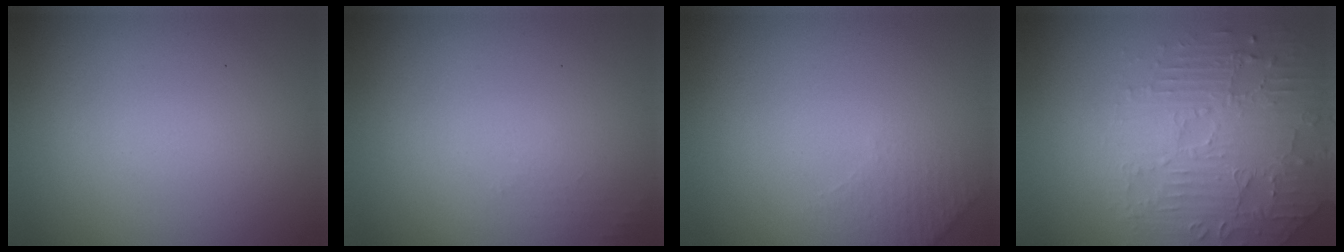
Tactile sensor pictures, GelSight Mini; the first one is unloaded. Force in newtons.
{"total": 0.7, "press": 0.6, "slide": 0.1}
{"total": 1.6, "press": 1.5, "slide": 0.4}
{"total": 4.7, "press": 3.9, "slide": 2.6}